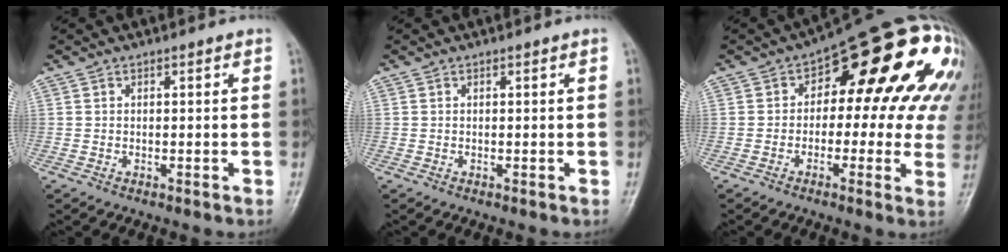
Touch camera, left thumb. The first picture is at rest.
{"total": 0.0}
{"total": 21.8, "force": [4.6, 10.6, 18.5], "torque": [-0.189, 0.030, 0.048]}